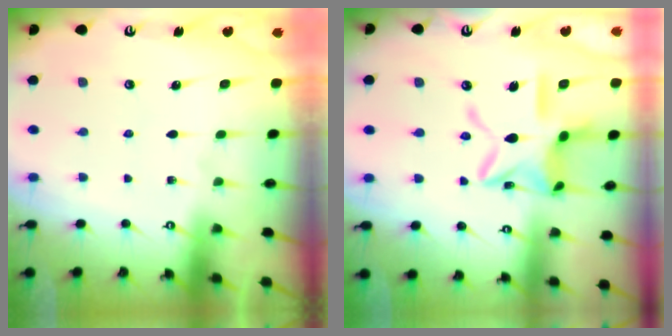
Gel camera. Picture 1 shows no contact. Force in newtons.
{"total": 15.7, "press": 15.6, "slide": 1.2}